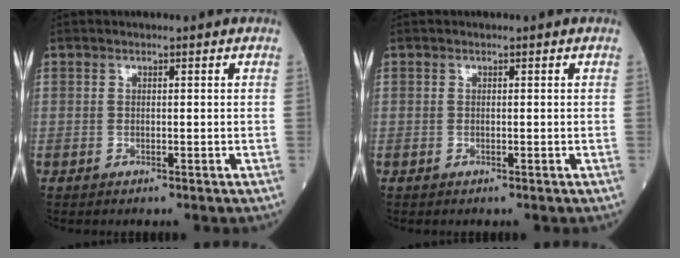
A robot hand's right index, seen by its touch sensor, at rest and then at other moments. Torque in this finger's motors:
{"motor_torque": [0.00, 0.00, 0.04, -0.01]}